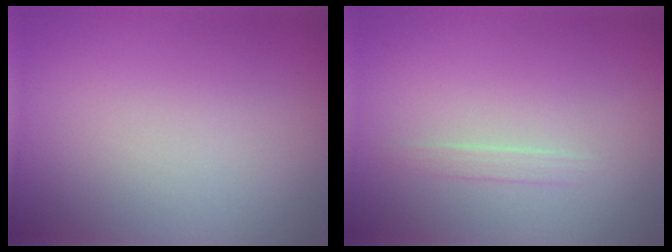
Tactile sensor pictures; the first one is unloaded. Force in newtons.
{"total": 0.8, "press": 0.8, "slide": 0.0}